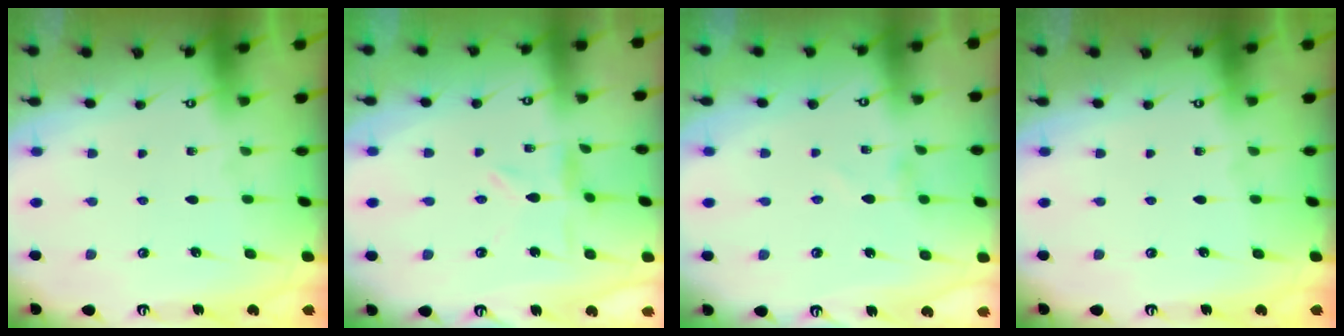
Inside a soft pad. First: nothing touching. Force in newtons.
{"total": 0.9, "press": 0.8, "slide": 0.3}
{"total": 0.0}
{"total": 0.0}